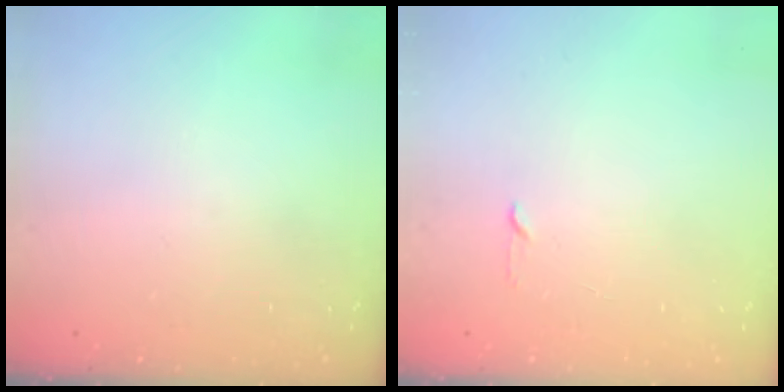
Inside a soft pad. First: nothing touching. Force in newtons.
{"total": 2.3, "press": 2.2, "slide": 0.3}